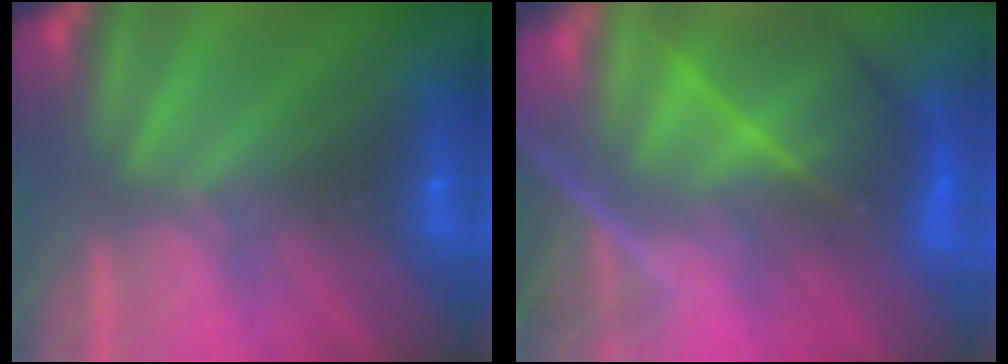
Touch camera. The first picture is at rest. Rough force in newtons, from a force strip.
{"total": 7.4}